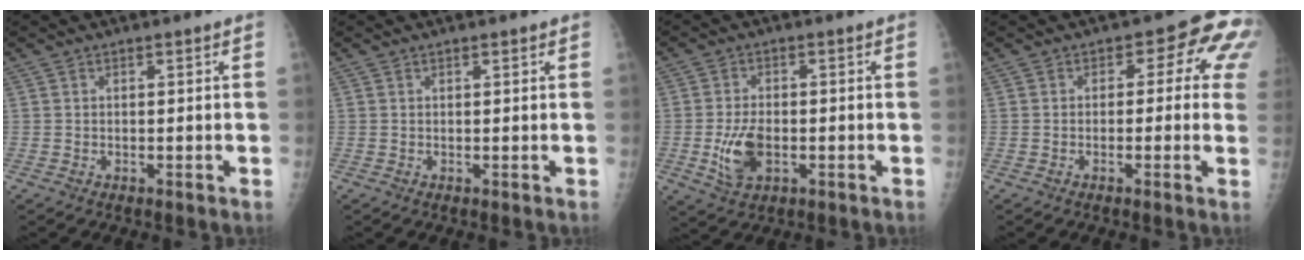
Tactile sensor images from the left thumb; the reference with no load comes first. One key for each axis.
{"total": 0.8, "fx": 0.5, "fy": 0.1, "fz": 0.6, "tx": -0.006, "ty": 0.002, "tz": 0.007}
{"total": 6.8, "fx": -1.7, "fy": 3.9, "fz": 5.3, "tx": -0.102, "ty": 0.002, "tz": -0.024}
{"total": 7.6, "fx": 1.2, "fy": 4.5, "fz": 6.0, "tx": -0.020, "ty": 0.019, "tz": 0.000}